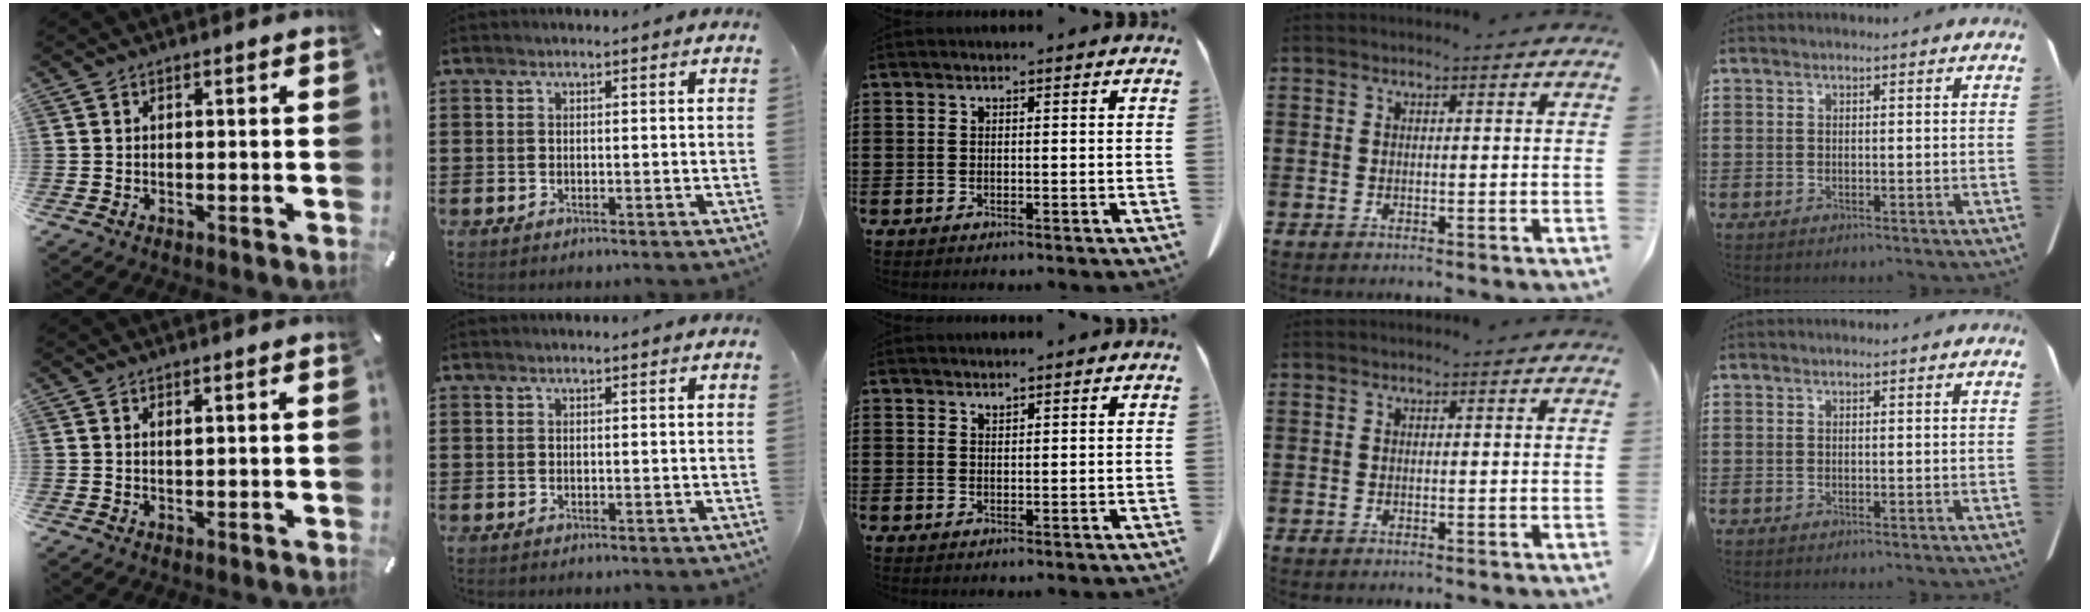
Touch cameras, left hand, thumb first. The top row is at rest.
{"thumb": {"total": 0.5, "force": [0.4, 0.1, 0.3], "torque": [-0.008, -0.001, 0.008]}, "middle": {"total": 0.9, "force": [0.9, 0.0, 0.1], "torque": [-0.003, -0.002, 0.017]}}